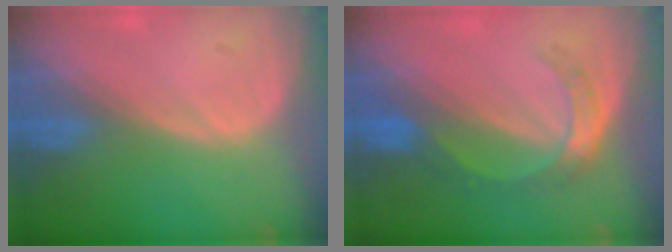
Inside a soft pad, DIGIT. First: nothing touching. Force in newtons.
{"total": 5.4, "press": 4.7, "slide": 2.5}